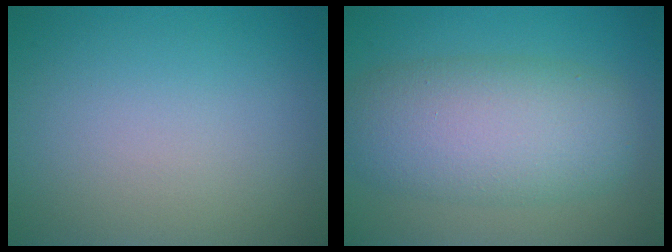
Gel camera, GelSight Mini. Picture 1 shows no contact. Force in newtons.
{"total": 7.8, "press": 7.8, "slide": 0.4}